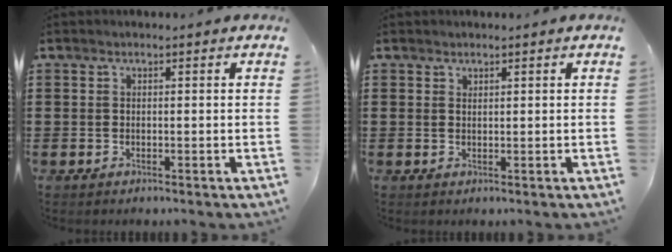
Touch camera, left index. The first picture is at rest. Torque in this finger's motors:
{"motor_torque": [0.02, -0.05, 0.05, 0.00]}